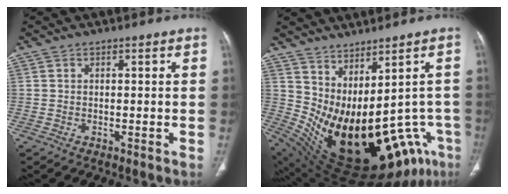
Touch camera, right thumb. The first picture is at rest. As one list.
[{"total": 24.6, "force": [-6.4, 11.9, 20.6], "torque": [-0.266, -0.023, -0.056]}]